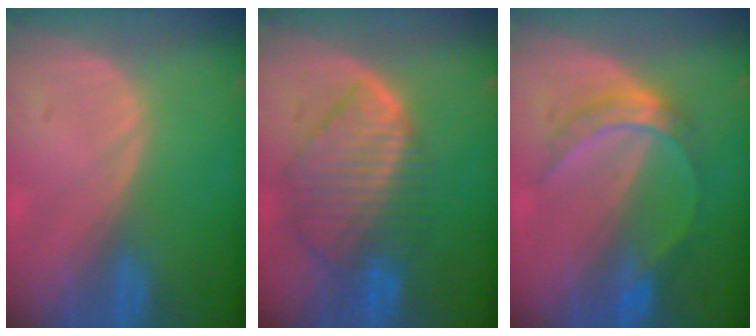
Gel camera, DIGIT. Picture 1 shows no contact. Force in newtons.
{"total": 9.7, "press": 8.5, "slide": 4.7}
{"total": 5.1, "press": 5.1, "slide": 0.5}